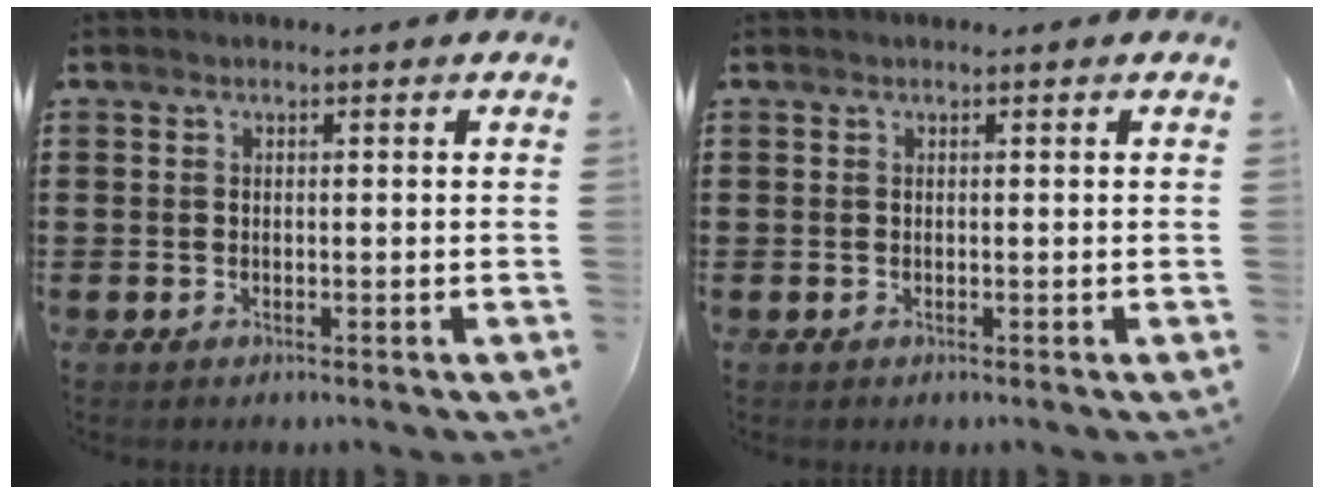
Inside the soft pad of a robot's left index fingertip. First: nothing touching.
{"total": 0.0}